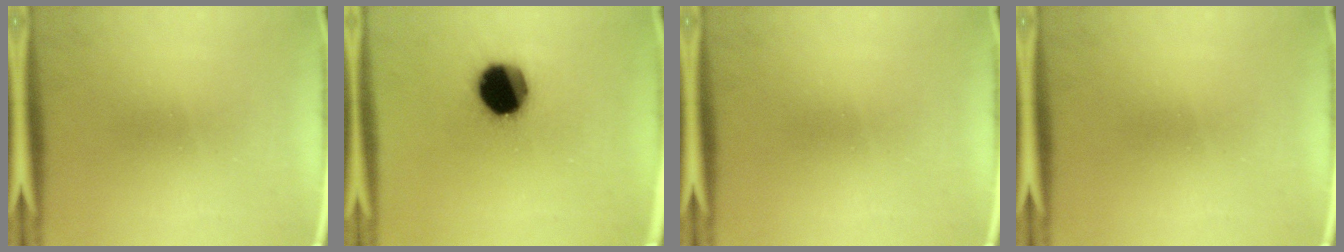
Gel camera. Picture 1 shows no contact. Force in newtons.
{"total": 16.6}
{"total": 0.0}
{"total": 0.0}